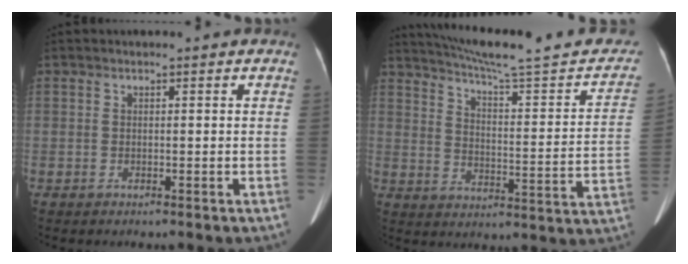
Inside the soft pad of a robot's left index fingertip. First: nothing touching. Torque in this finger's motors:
{"motor_torque": [0.78, -1.34, 0.00, 0.04]}